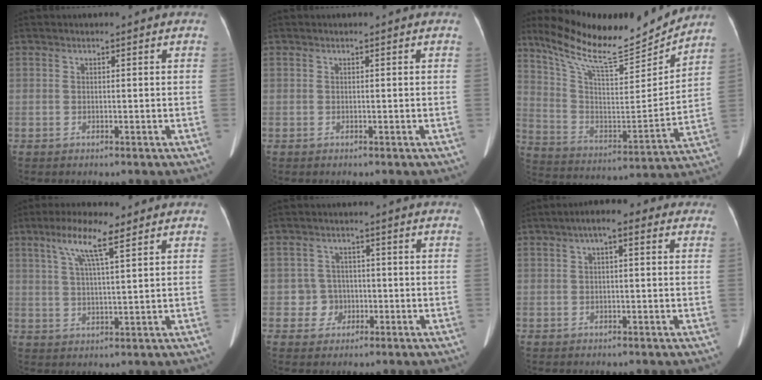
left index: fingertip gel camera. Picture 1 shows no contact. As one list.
[{"total": 0.0}, {"total": 19.7, "force": [17.7, 2.7, 8.3], "torque": [-0.157, -0.016, 0.292]}, {"total": 7.7, "force": [4.4, 0.8, 6.3], "torque": [-0.127, 0.011, 0.082]}, {"total": 3.8, "force": [-0.9, 3.7, -0.1], "torque": [0.011, 0.011, -0.012]}, {"total": 4.7, "force": [2.0, 1.6, 4.0], "torque": [-0.064, 0.026, 0.022]}]